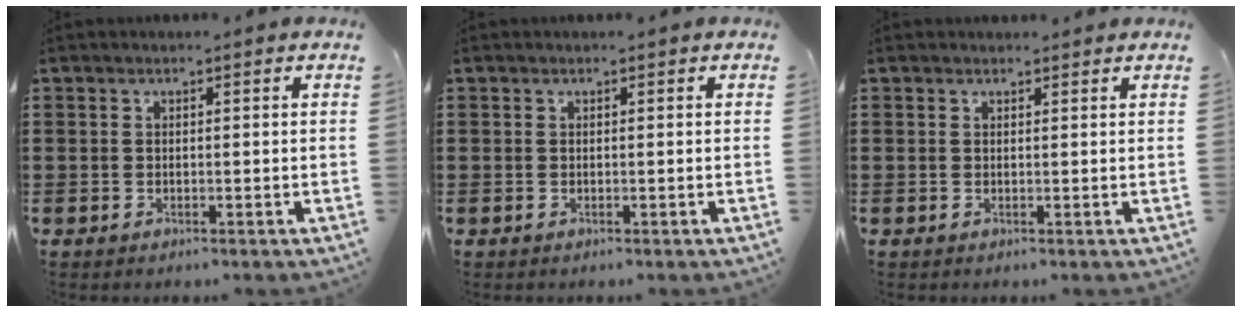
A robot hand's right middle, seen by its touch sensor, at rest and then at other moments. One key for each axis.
{"total": 0.0}
{"total": 0.6, "fx": 0.5, "fy": 0.1, "fz": -0.1, "tx": 0.006, "ty": -0.005, "tz": 0.009}